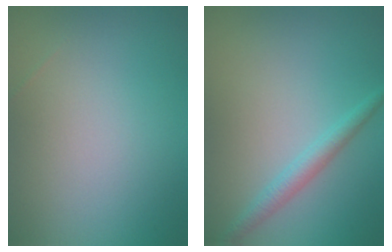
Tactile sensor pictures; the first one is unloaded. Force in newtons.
{"total": 1.9, "press": 1.9, "slide": 0.0}